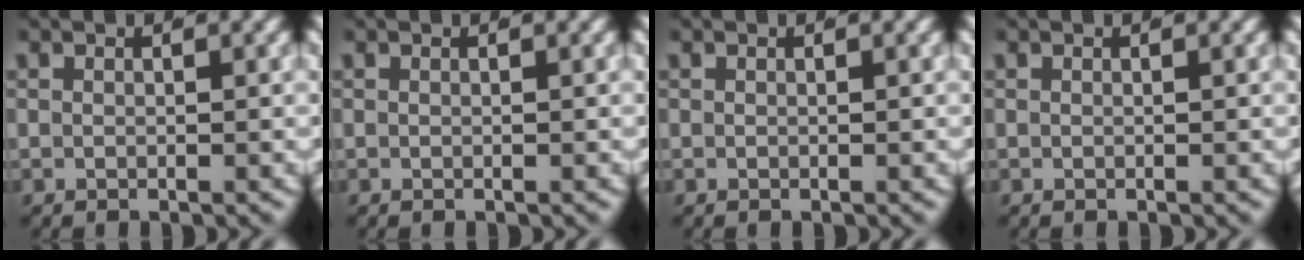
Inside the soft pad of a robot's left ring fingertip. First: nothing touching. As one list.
[{"total": 0.0}, {"total": 0.0}, {"total": 0.0}]